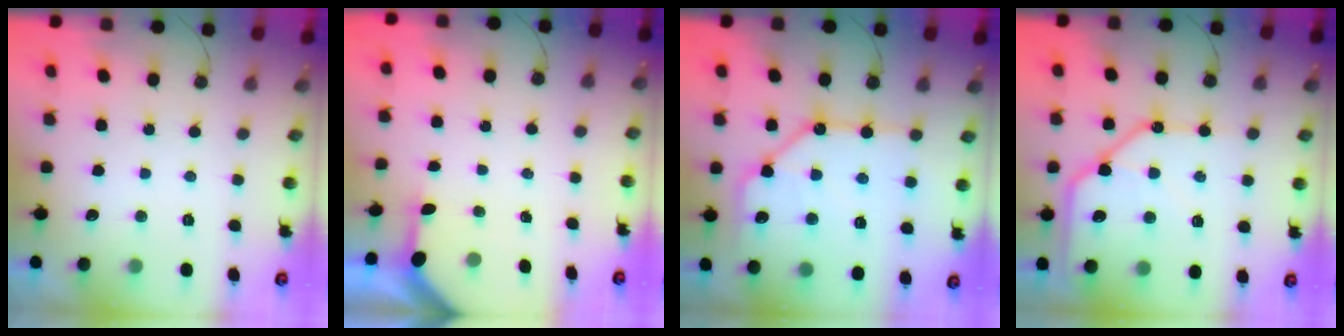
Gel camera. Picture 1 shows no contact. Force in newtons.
{"total": 2.9, "press": 2.9, "slide": 0.3}
{"total": 13.9, "press": 13.8, "slide": 1.5}
{"total": 15.8, "press": 15.7, "slide": 1.7}